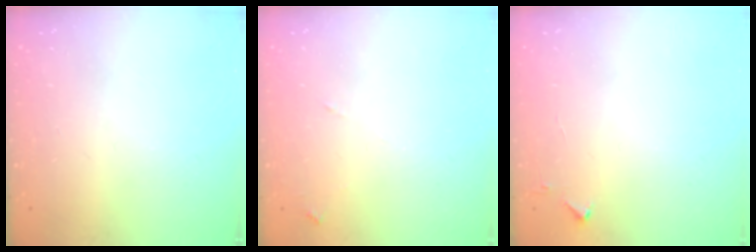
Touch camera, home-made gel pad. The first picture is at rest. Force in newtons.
{"total": 6.3, "press": 6.3, "slide": 0.5}
{"total": 2.8, "press": 2.8, "slide": 0.4}